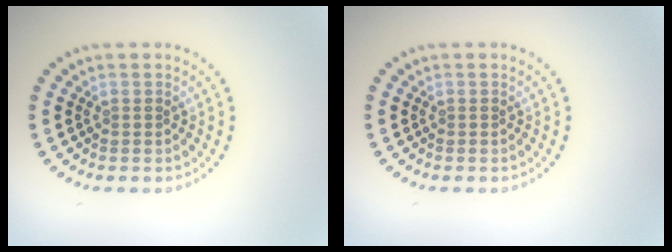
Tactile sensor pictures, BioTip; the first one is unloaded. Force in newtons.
{"total": 0.0}